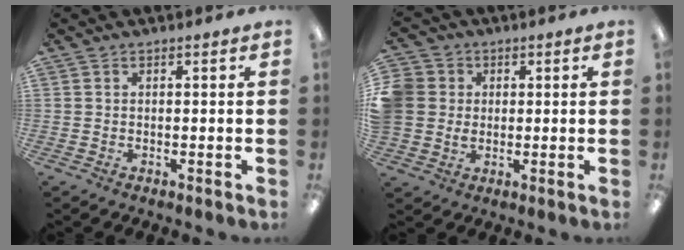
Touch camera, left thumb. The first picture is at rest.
{"total": 7.1, "force": [0.8, 6.8, 1.9], "torque": [-0.056, 0.010, 0.018]}